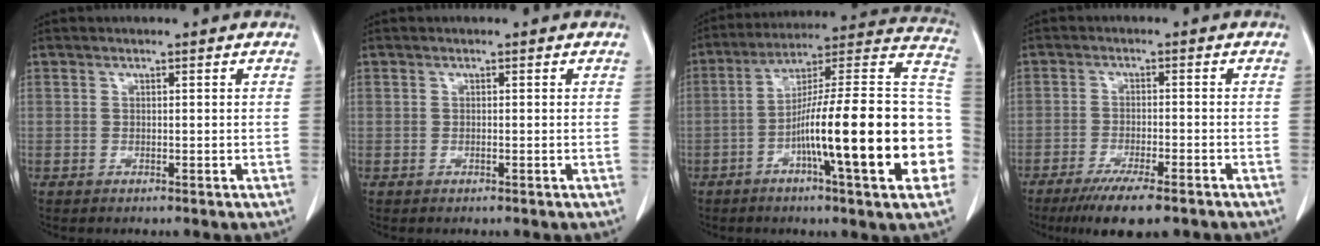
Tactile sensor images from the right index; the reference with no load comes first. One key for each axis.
{"total": 0.0}
{"total": 25.0, "fx": -6.0, "fy": 2.0, "fz": 24.2, "tx": -0.277, "ty": 0.018, "tz": -0.097}
{"total": 8.8, "fx": -6.5, "fy": 1.3, "fz": 5.8, "tx": -0.090, "ty": -0.017, "tz": -0.099}